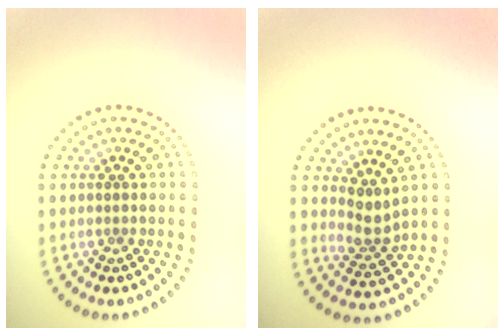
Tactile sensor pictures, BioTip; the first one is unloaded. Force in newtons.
{"total": 2.3, "press": 1.6, "slide": 1.6}